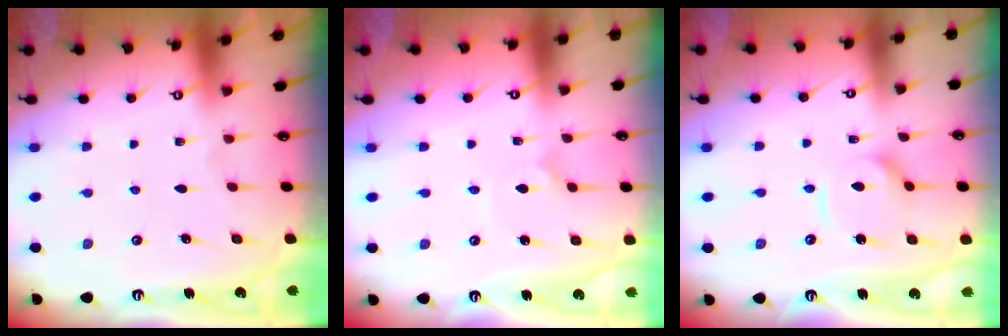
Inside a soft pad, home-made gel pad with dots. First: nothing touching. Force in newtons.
{"total": 1.1, "press": 1.0, "slide": 0.2}
{"total": 9.0, "press": 8.9, "slide": 0.8}